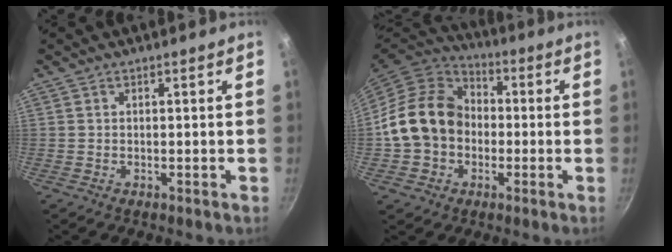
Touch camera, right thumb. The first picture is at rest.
{"total": 16.0, "force": [-0.9, 13.2, 9.1], "torque": [-0.133, 0.035, -0.024]}